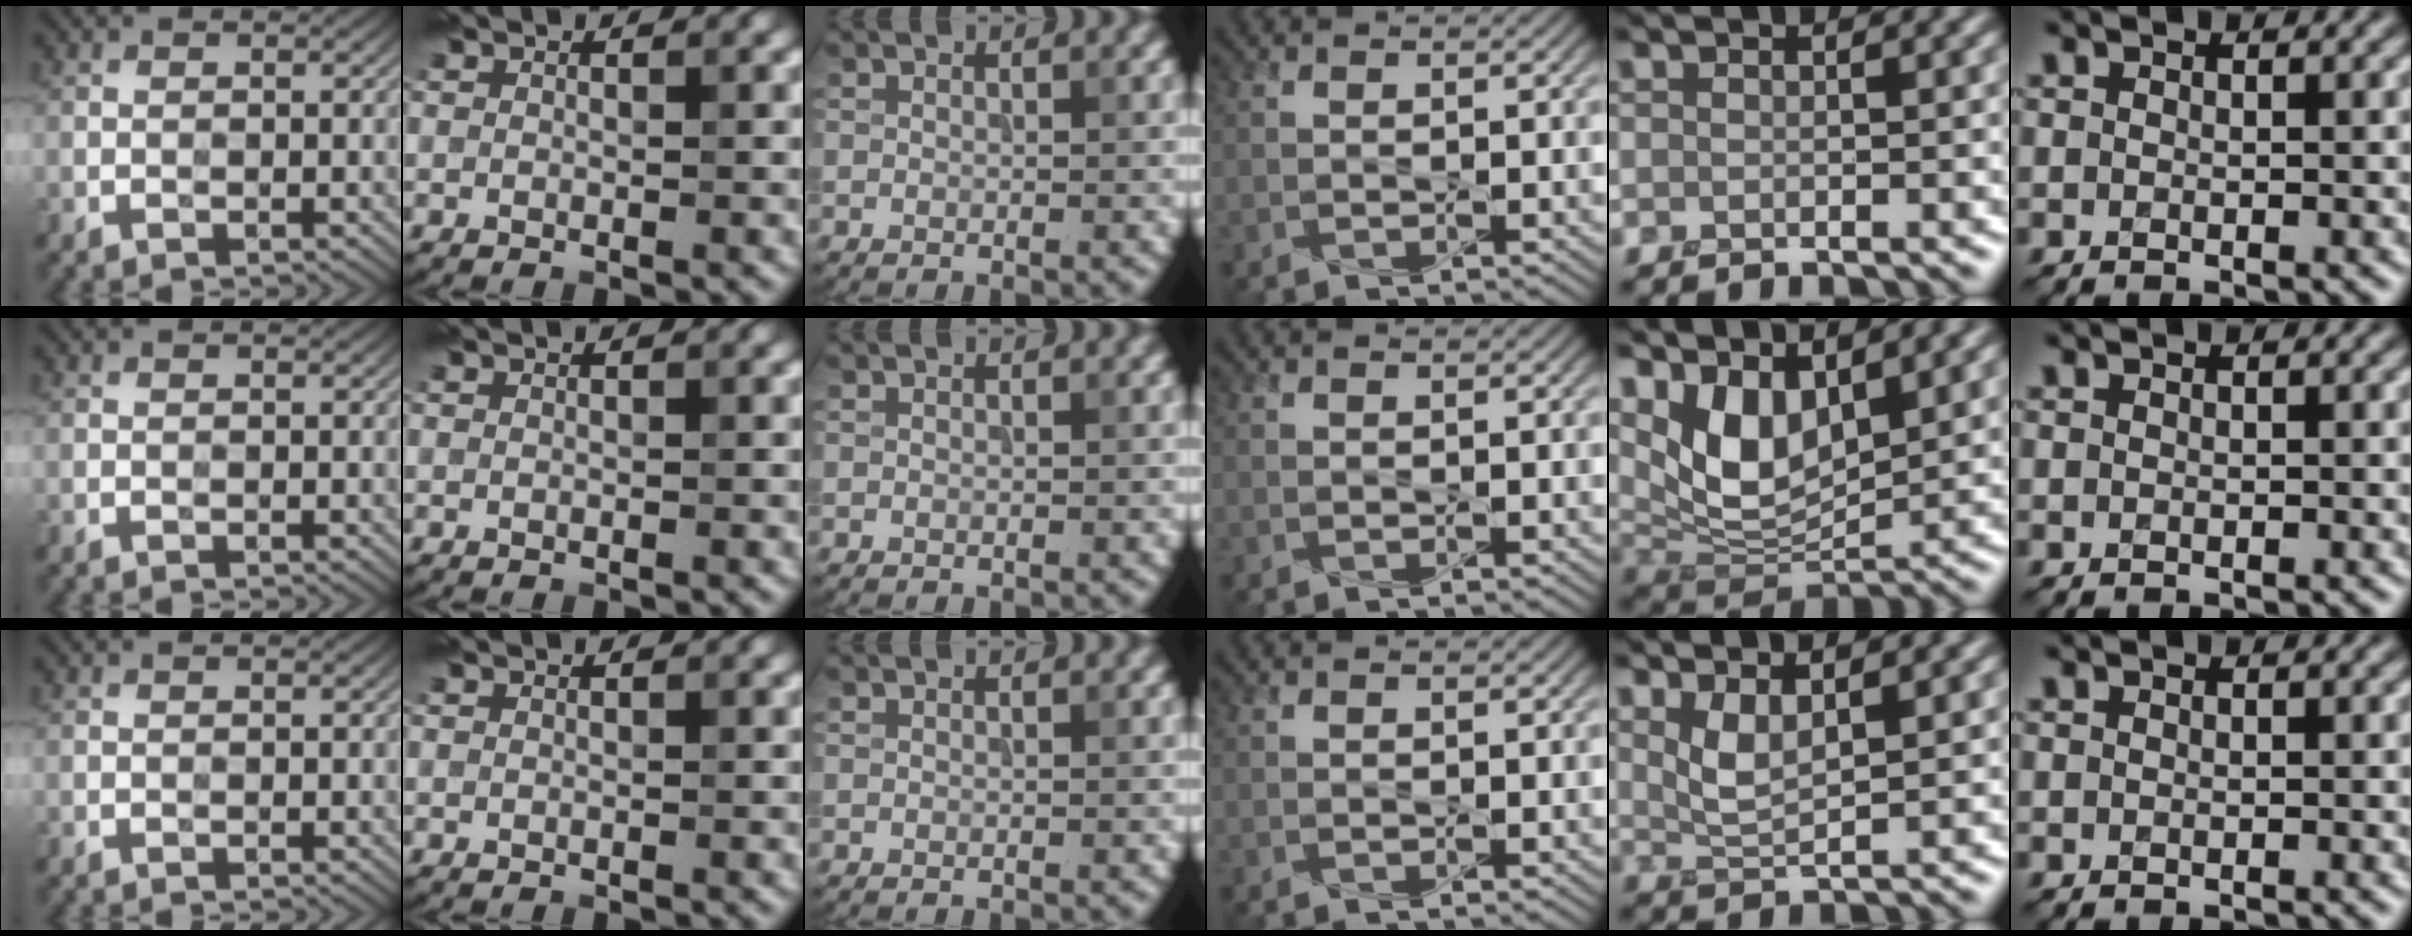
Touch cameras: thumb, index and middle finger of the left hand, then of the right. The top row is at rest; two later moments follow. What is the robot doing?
{"motion": "press", "object": "sticky note"}